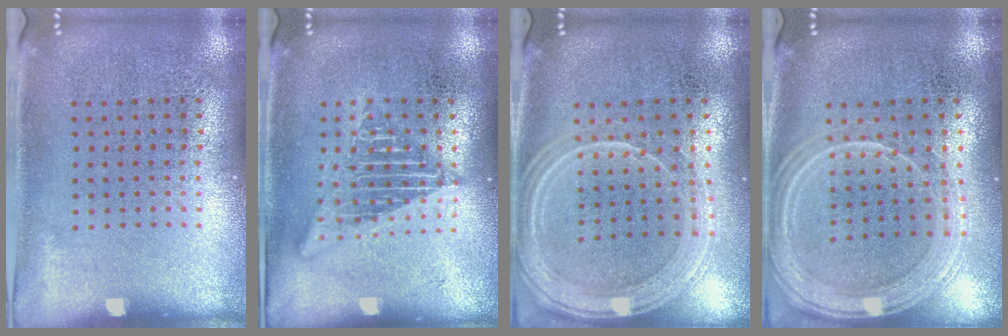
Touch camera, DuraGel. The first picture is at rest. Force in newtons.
{"total": 2.5, "press": 2.5, "slide": 0.2}
{"total": 1.4, "press": 1.4, "slide": 0.2}
{"total": 1.4, "press": 1.4, "slide": 0.2}